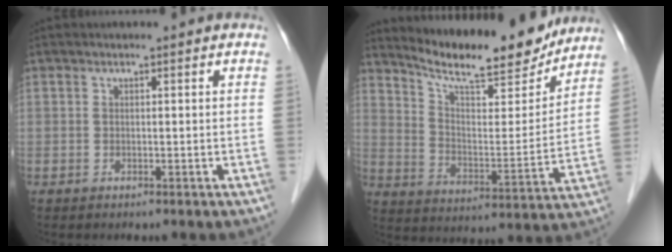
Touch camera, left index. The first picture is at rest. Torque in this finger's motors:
{"motor_torque": [1.04, -1.10, 0.69, 0.14]}